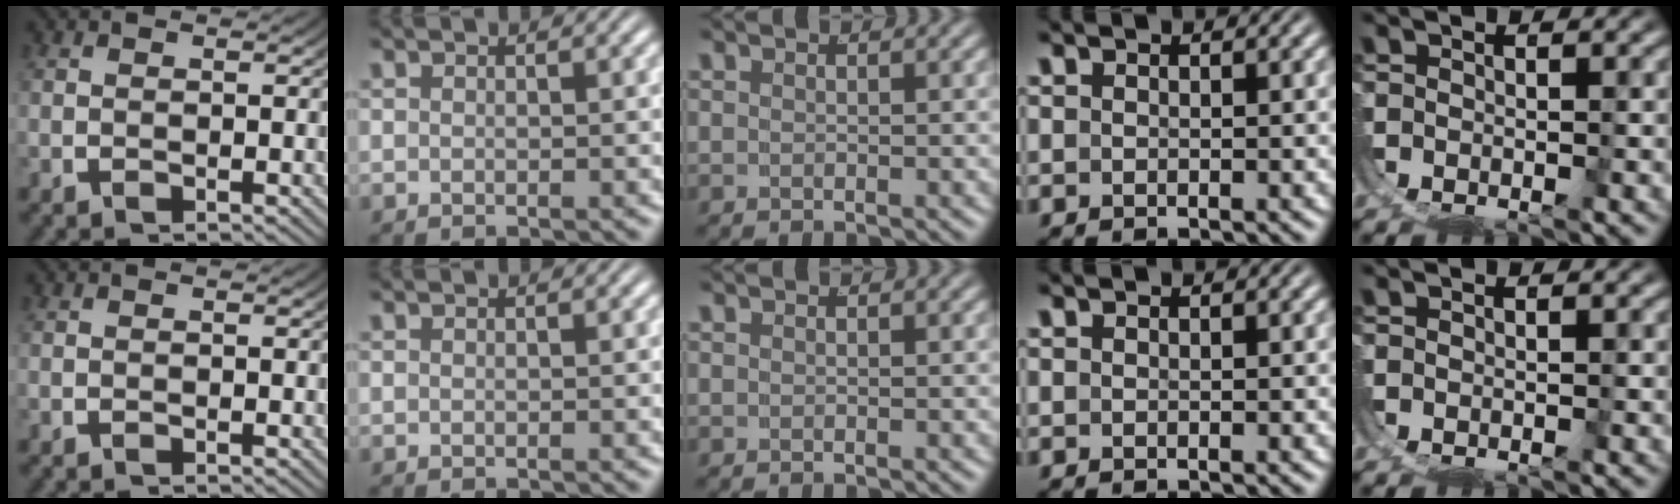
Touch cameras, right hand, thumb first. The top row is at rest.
{}